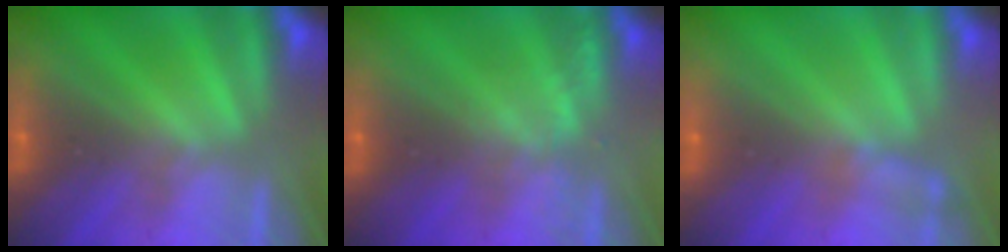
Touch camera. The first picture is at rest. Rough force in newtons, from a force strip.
{"total": 2.2}
{"total": 2.2}